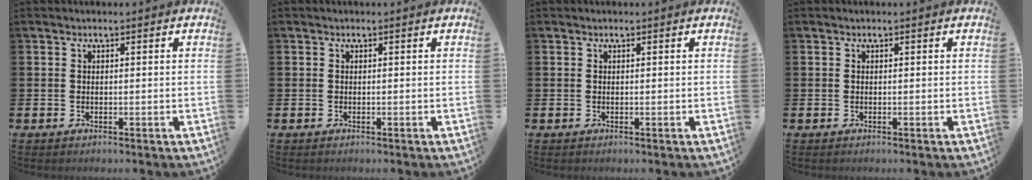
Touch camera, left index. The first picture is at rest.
{"total": 0.0}
{"total": 0.0}
{"total": 0.0}